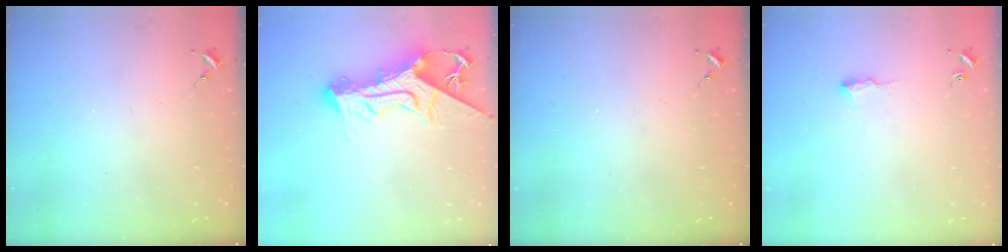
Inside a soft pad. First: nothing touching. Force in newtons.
{"total": 16.0, "press": 15.9, "slide": 1.9}
{"total": 0.0}
{"total": 7.4, "press": 7.3, "slide": 0.7}